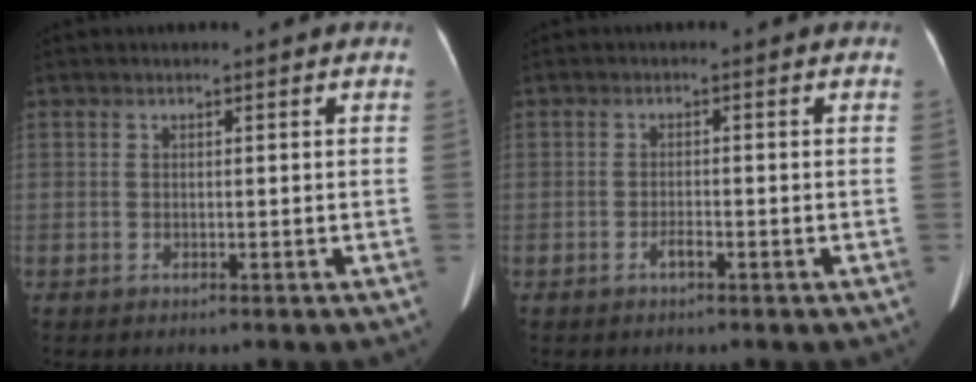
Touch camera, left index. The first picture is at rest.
{"total": 1.3, "force": [-0.9, 0.2, 0.9], "torque": [-0.018, 0.001, -0.014]}